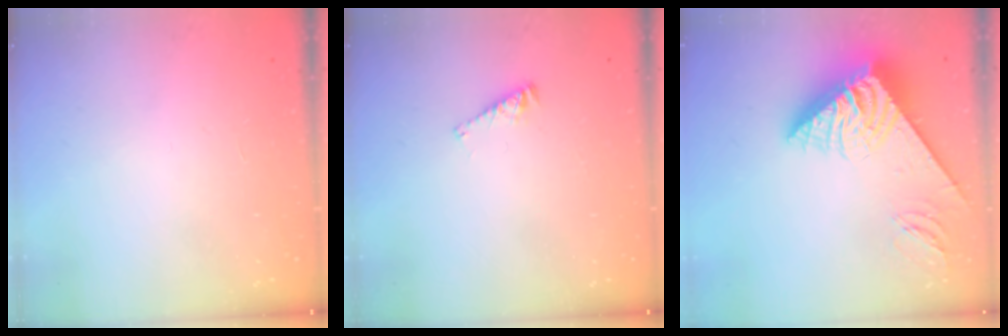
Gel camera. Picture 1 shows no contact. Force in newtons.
{"total": 2.9, "press": 2.9, "slide": 0.4}
{"total": 12.9, "press": 12.8, "slide": 1.3}